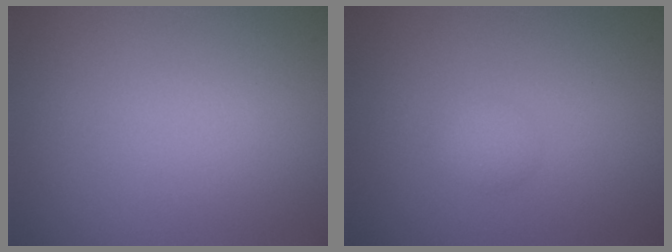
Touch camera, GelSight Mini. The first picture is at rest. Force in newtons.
{"total": 1.0, "press": 1.0, "slide": 0.0}